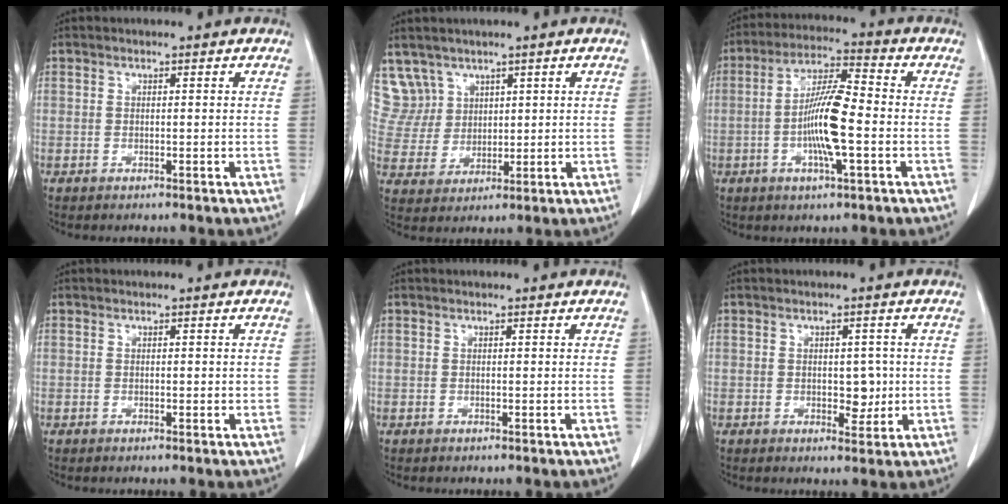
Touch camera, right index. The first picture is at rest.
{"total": 7.6, "force": [4.9, 5.8, -0.2], "torque": [0.002, 0.016, 0.112]}
{"total": 10.4, "force": [-2.0, 1.3, 10.1], "torque": [-0.193, 0.003, -0.042]}
{"total": 1.2, "force": [0.0, 0.7, 0.9], "torque": [-0.010, 0.003, 0.002]}
{"total": 0.0}
{"total": 3.6, "force": [-0.1, 2.2, 2.9], "torque": [-0.033, -0.001, 0.004]}